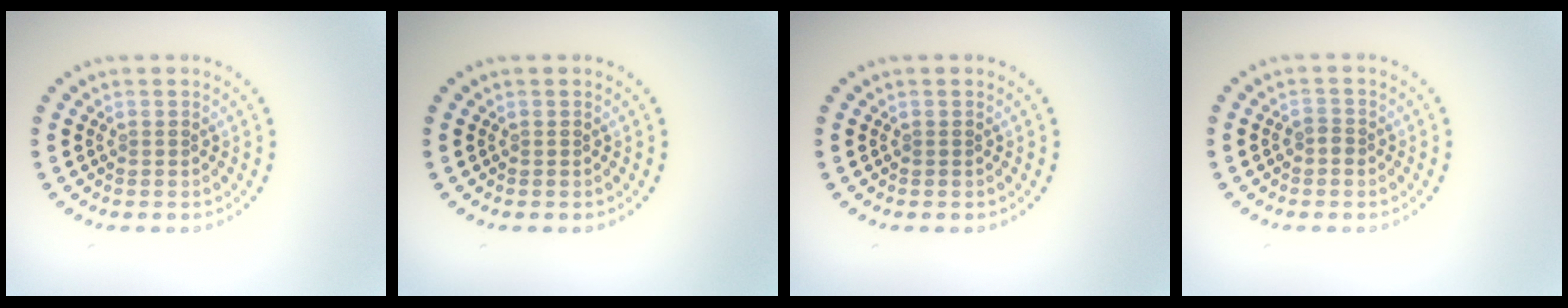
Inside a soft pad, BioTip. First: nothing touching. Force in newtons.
{"total": 0.0}
{"total": 0.0}
{"total": 0.9, "press": 0.8, "slide": 0.5}